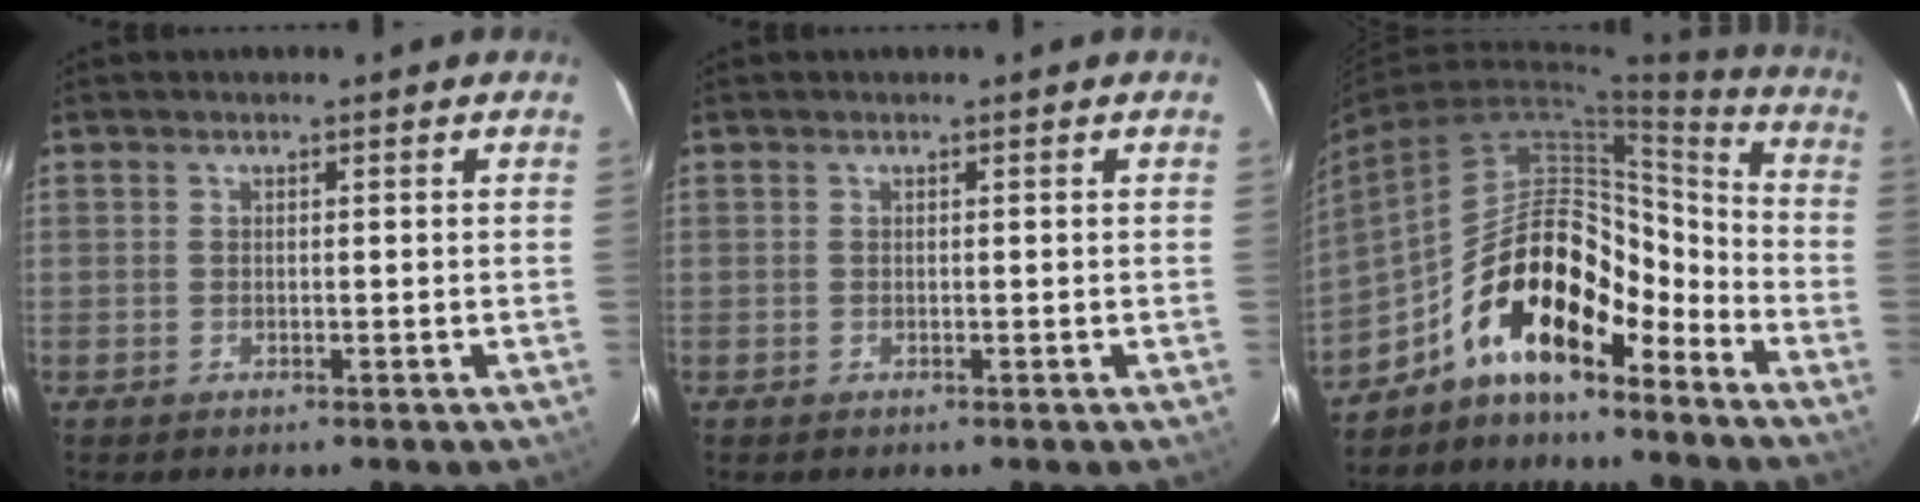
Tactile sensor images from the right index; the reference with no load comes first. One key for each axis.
{"total": 0.0}
{"total": 14.7, "fx": -10.3, "fy": 5.1, "fz": 9.3, "tx": -0.149, "ty": 0.036, "tz": -0.183}